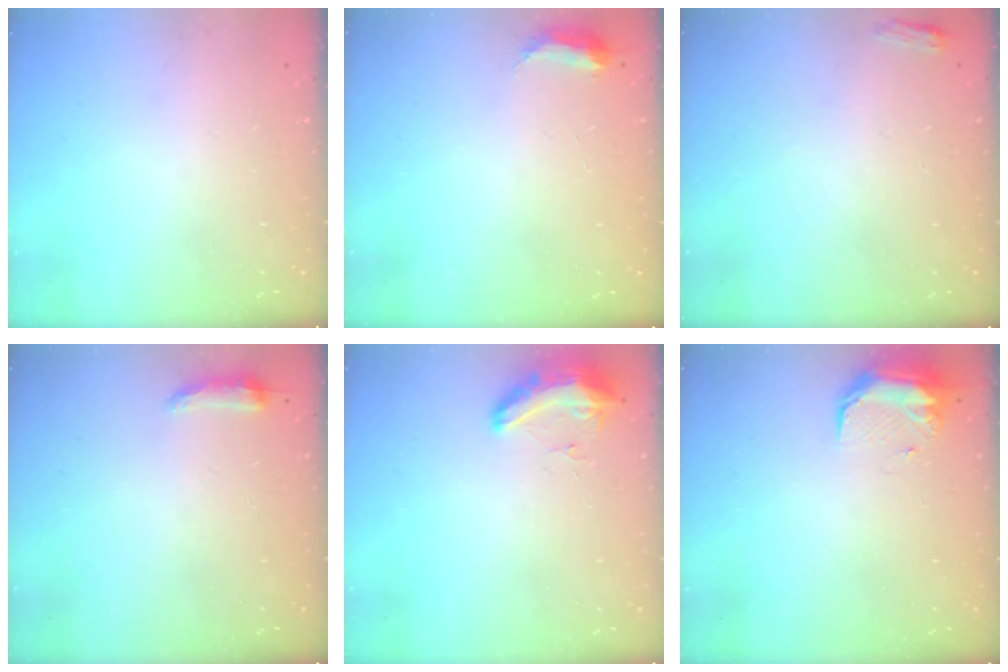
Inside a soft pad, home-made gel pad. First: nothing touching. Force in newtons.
{"total": 4.1, "press": 4.1, "slide": 0.6}
{"total": 3.1, "press": 3.0, "slide": 0.5}
{"total": 4.0, "press": 3.9, "slide": 0.8}
{"total": 8.3, "press": 8.3, "slide": 0.9}
{"total": 8.8, "press": 8.7, "slide": 1.5}